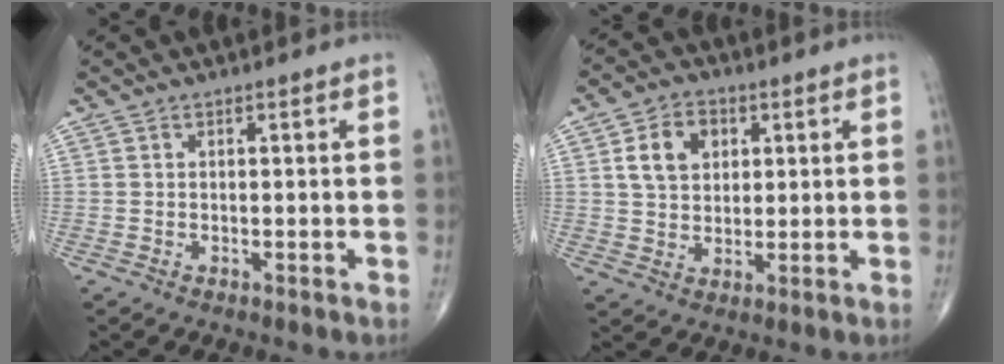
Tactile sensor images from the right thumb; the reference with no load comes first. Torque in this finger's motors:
{"motor_torque": [0.57, 1.46, 0.83, 0.46, 0.06]}